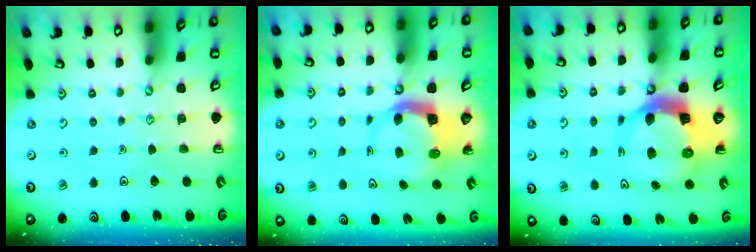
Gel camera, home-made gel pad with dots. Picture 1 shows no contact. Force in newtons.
{"total": 5.5, "press": 5.5, "slide": 0.9}
{"total": 11.1, "press": 11.0, "slide": 1.7}